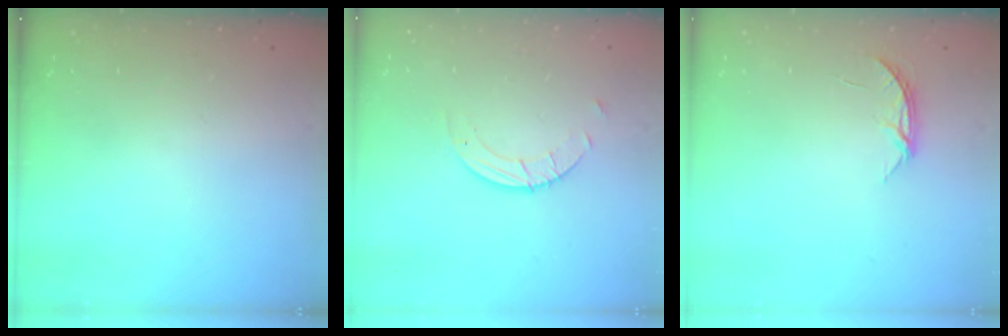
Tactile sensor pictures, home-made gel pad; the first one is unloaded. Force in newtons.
{"total": 3.1, "press": 3.1, "slide": 0.2}
{"total": 4.0, "press": 4.0, "slide": 0.4}